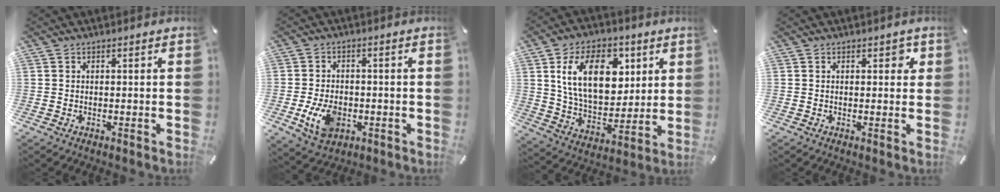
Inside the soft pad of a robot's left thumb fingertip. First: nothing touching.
{"total": 8.6, "force": [-2.3, 6.1, 5.6], "torque": [-0.112, 0.000, -0.043]}
{"total": 18.0, "force": [6.1, 11.9, 12.1], "torque": [-0.208, -0.001, 0.108]}
{"total": 2.1, "force": [0.8, 1.2, 1.5], "torque": [-0.008, -0.002, 0.006]}